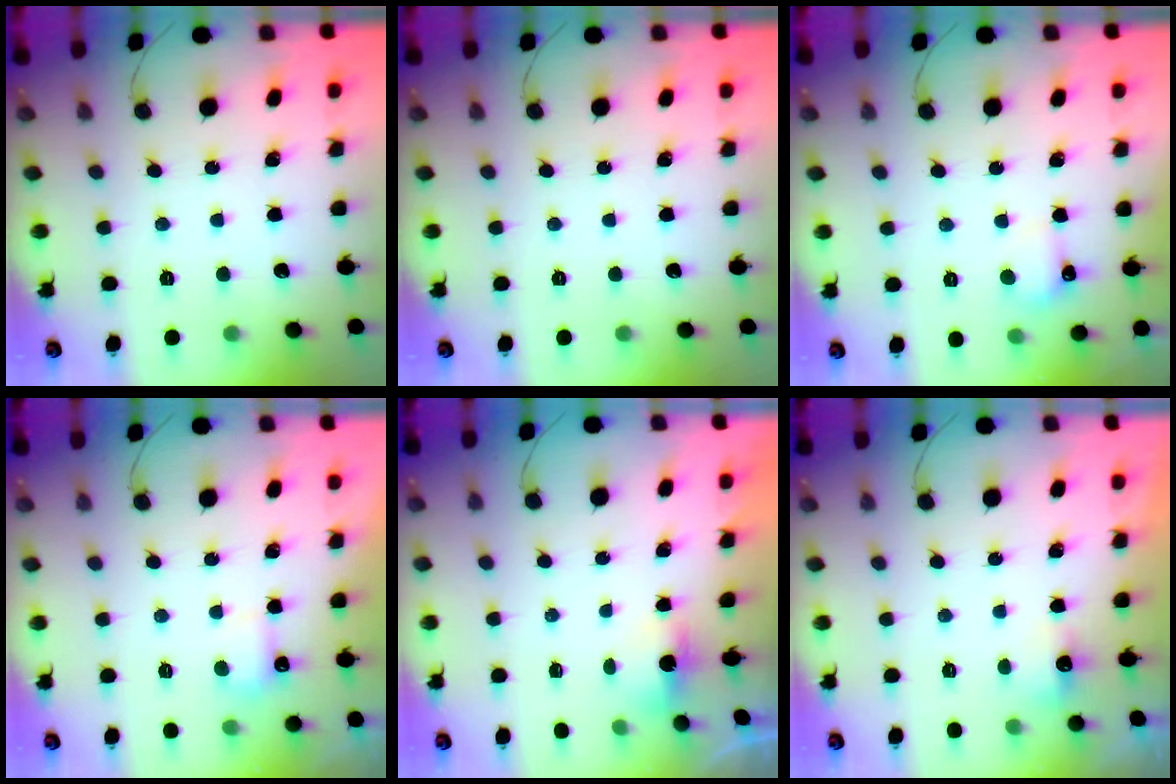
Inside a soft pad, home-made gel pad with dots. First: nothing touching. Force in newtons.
{"total": 0.0}
{"total": 4.2, "press": 4.0, "slide": 1.1}
{"total": 2.8, "press": 2.7, "slide": 0.6}
{"total": 2.7, "press": 2.6, "slide": 0.7}
{"total": 2.3, "press": 2.2, "slide": 0.7}